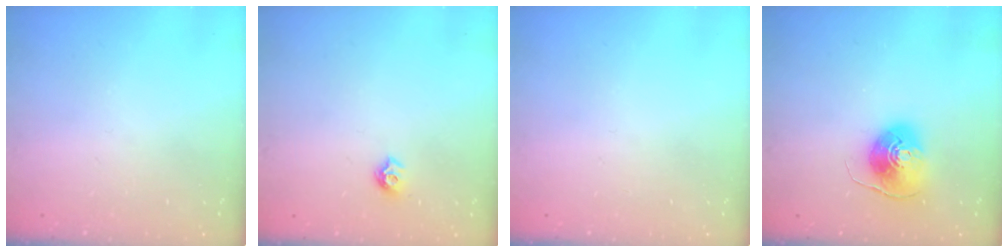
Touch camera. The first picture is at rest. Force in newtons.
{"total": 6.4, "press": 6.4, "slide": 0.6}
{"total": 0.0}
{"total": 8.1, "press": 8.0, "slide": 0.3}